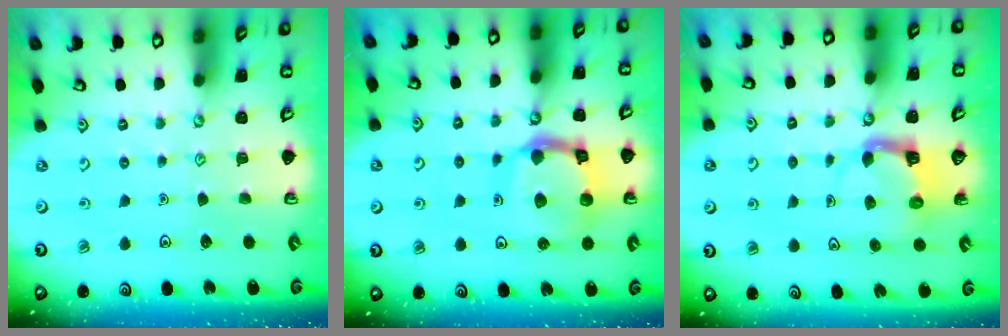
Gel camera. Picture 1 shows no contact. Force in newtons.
{"total": 13.4, "press": 13.3, "slide": 1.6}
{"total": 4.6, "press": 4.6, "slide": 0.1}